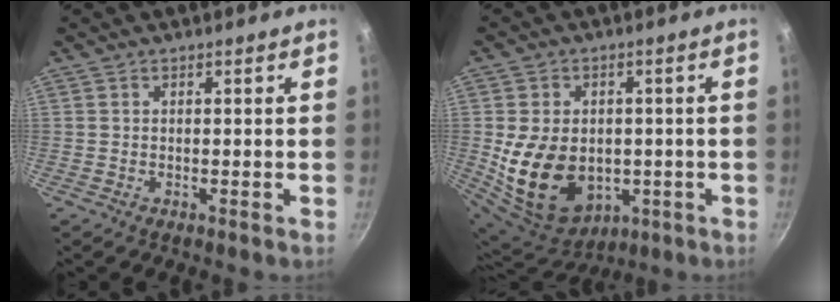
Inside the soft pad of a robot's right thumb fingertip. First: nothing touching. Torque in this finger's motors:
{"motor_torque": [-0.64, 1.29, 0.97, 0.80, 0.17]}